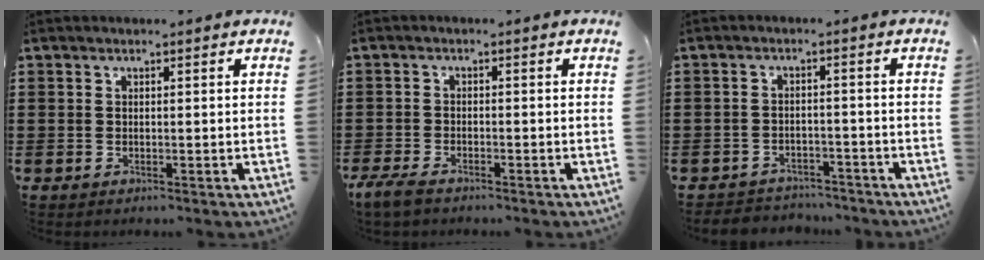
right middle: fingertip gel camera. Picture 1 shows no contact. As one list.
[{"total": 2.7, "force": [-2.1, 0.8, 1.5], "torque": [-0.049, -0.004, -0.047]}, {"total": 3.0, "force": [-2.9, 0.6, -0.3], "torque": [-0.004, -0.002, -0.064]}]